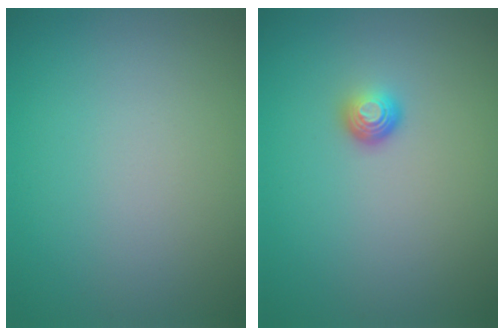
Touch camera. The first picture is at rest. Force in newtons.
{"total": 1.6, "press": 1.0, "slide": 1.3}